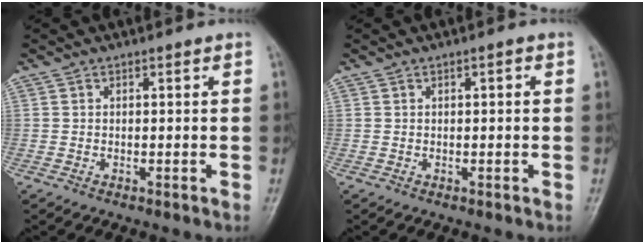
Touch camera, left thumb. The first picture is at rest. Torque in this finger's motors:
{"motor_torque": [0.07, -0.13, -0.28, -0.32, 0.00]}